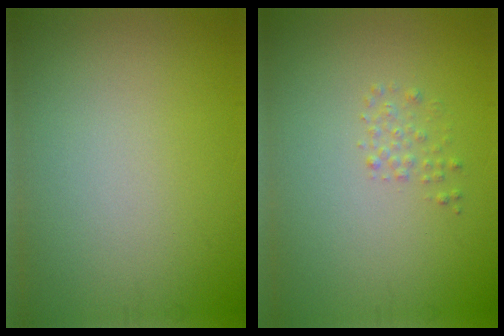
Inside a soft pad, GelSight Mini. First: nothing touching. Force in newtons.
{"total": 1.0, "press": 1.0, "slide": 0.0}